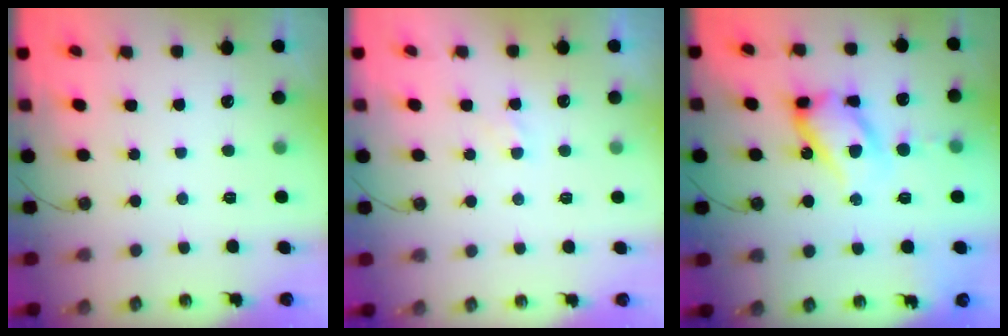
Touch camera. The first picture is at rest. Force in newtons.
{"total": 2.7, "press": 2.6, "slide": 0.4}
{"total": 17.3, "press": 17.2, "slide": 1.7}